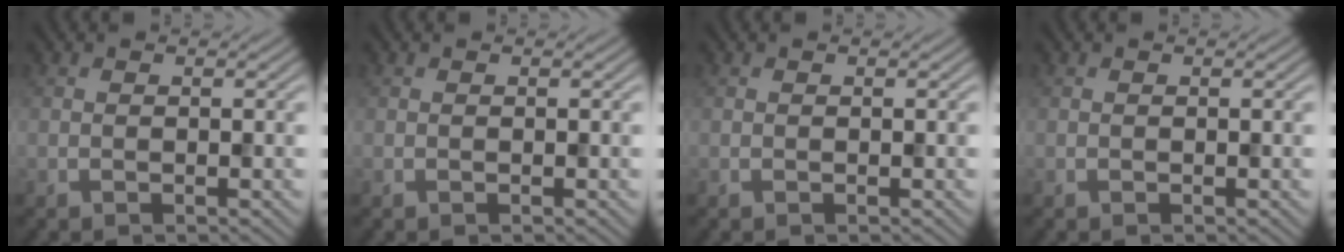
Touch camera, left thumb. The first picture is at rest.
{"total": 0.0}
{"total": 0.0}
{"total": 0.0}